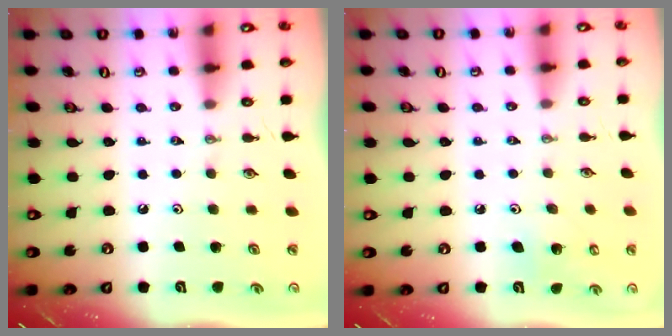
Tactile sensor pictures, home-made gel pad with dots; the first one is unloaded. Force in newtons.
{"total": 5.5, "press": 5.4, "slide": 0.4}